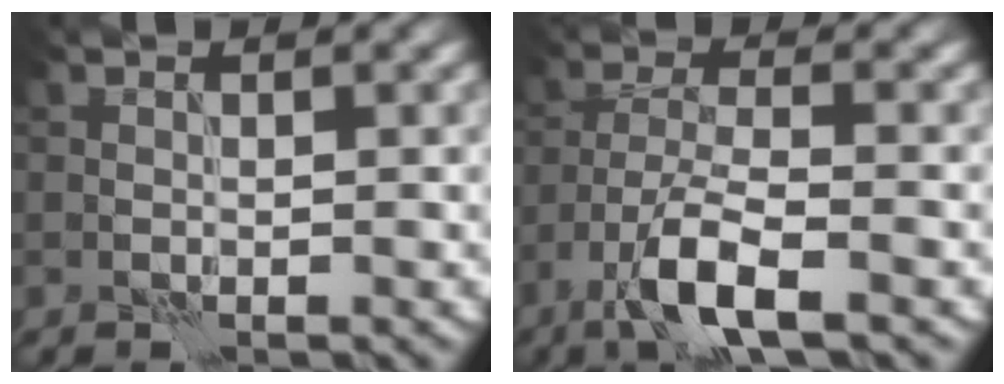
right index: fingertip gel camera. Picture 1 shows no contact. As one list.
[{"total": 6.0, "force": [-3.6, 1.5, 4.6], "torque": [-0.090, -0.001, -0.074]}]